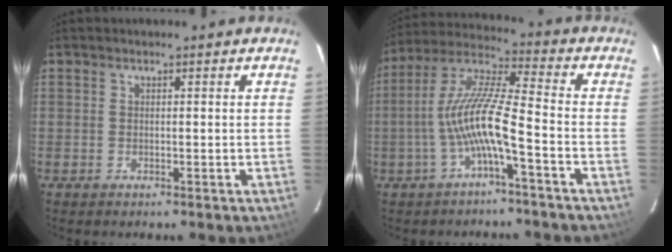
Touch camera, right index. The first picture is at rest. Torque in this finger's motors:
{"motor_torque": [1.72, -0.42, 1.05, 0.21]}